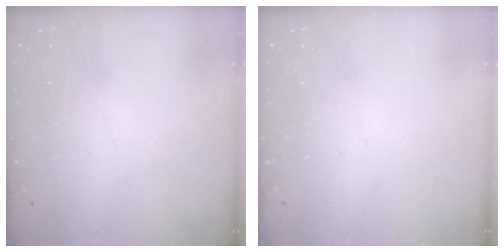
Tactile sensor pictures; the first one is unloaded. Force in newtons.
{"total": 0.0}